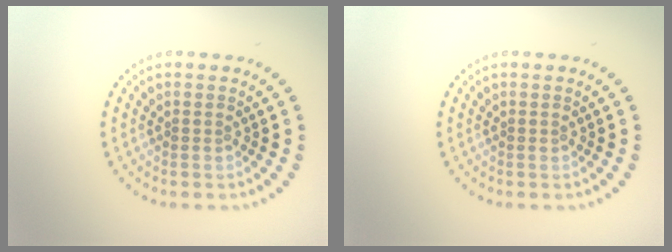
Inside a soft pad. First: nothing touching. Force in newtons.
{"total": 0.0}